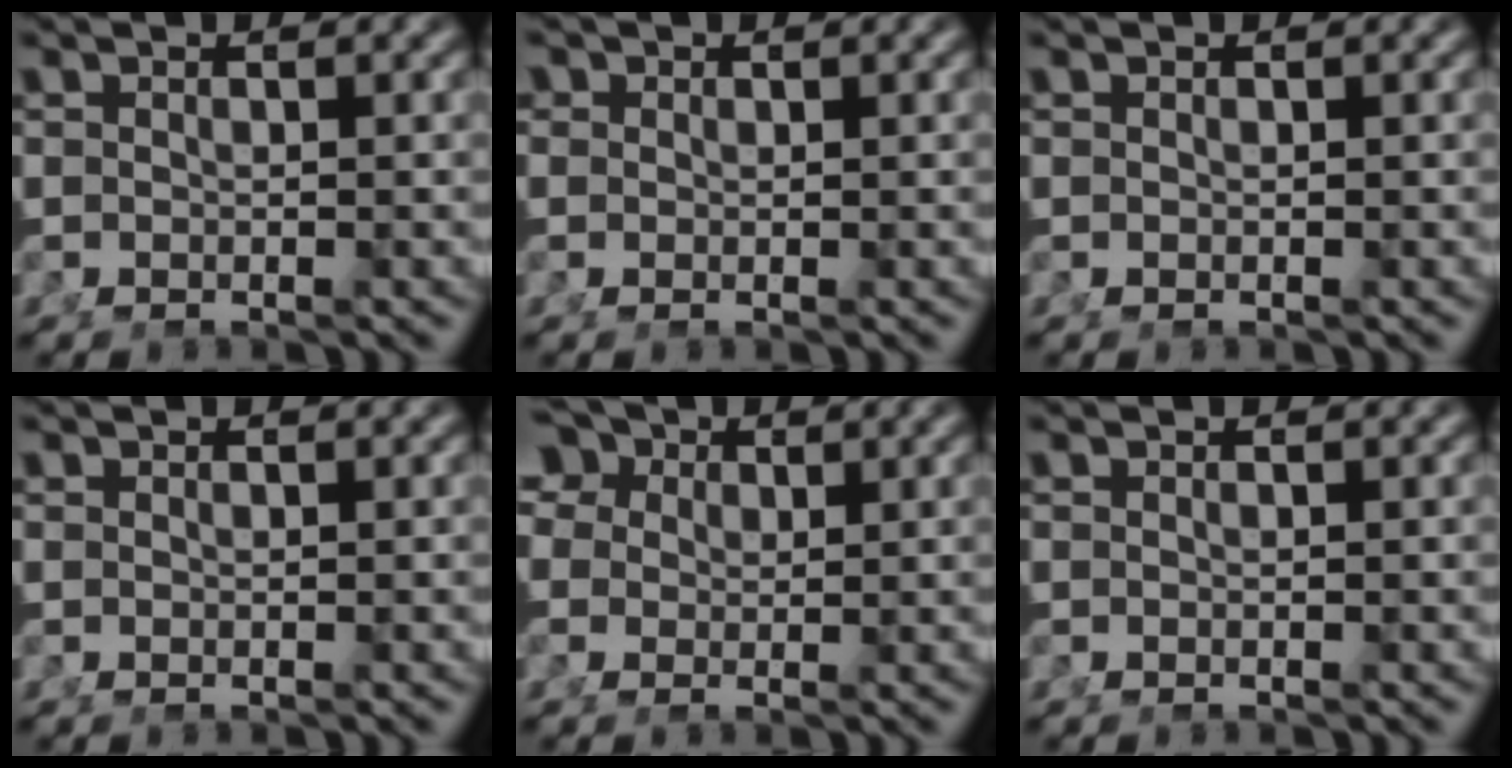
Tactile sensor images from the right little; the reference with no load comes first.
{"total": 1.6, "force": [0.2, 1.5, 0.4], "torque": [-0.019, -0.006, 0.004]}
{"total": 0.0}
{"total": 0.7, "force": [0.0, 0.7, -0.1], "torque": [-0.005, -0.005, 0.002]}
{"total": 6.8, "force": [2.9, 4.9, 3.7], "torque": [-0.066, -0.001, 0.044]}
{"total": 0.0}